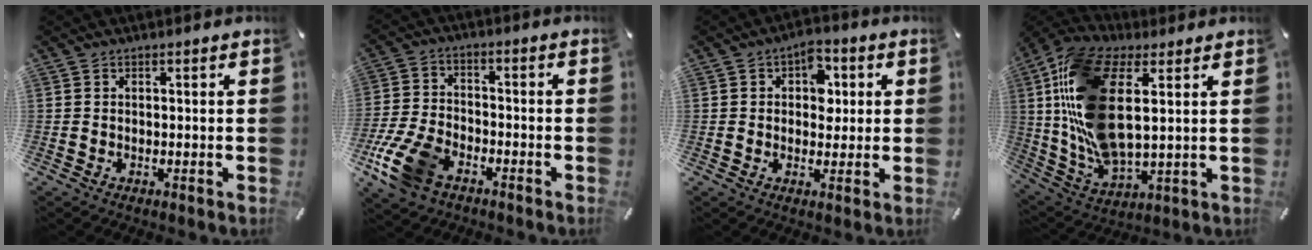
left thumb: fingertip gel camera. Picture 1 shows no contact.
{"total": 11.8, "force": [-6.7, 6.9, 6.9], "torque": [-0.149, 0.027, -0.124]}
{"total": 6.9, "force": [1.1, 5.2, 4.4], "torque": [-0.045, -0.001, 0.011]}
{"total": 18.0, "force": [5.0, 9.1, 14.7], "torque": [-0.338, -0.024, 0.086]}